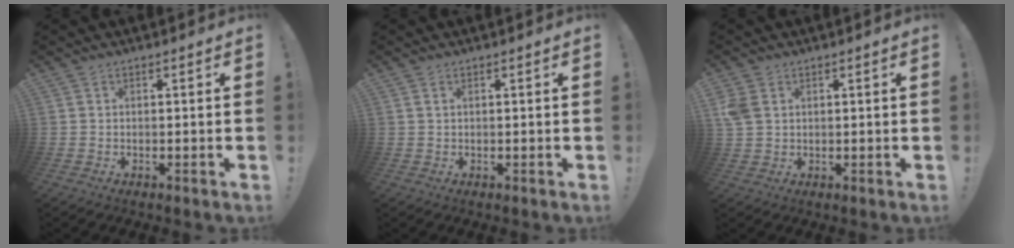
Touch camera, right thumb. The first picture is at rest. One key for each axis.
{"total": 1.0, "fx": 0.5, "fy": 0.2, "fz": 0.8, "tx": -0.018, "ty": 0.003, "tz": 0.010}
{"total": 4.8, "fx": 1.7, "fy": 3.5, "fz": 2.9, "tx": -0.062, "ty": 0.000, "tz": 0.037}